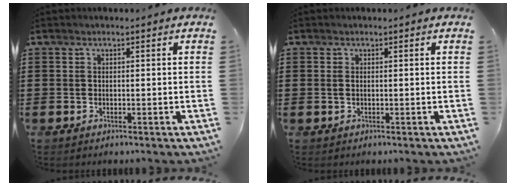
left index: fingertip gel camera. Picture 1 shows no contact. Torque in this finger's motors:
{"motor_torque": [-1.00, 1.13, -0.03, -0.01]}